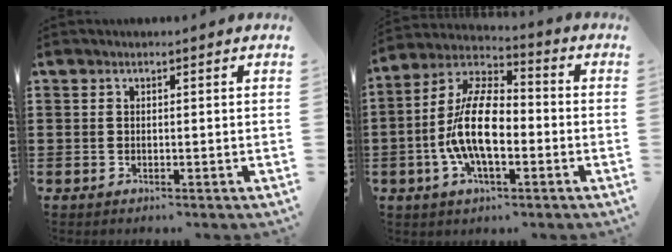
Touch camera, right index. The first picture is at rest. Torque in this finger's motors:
{"motor_torque": [2.14, 0.00, 1.05, 0.21]}